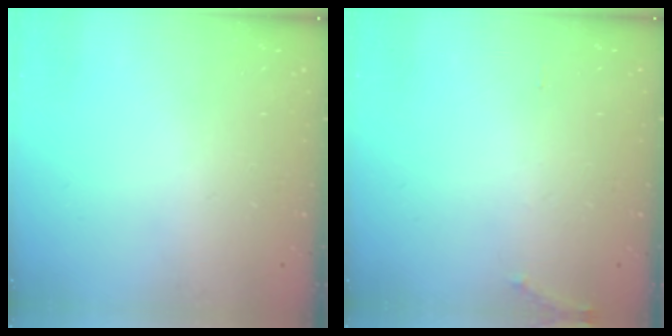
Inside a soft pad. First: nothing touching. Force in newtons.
{"total": 5.2, "press": 4.9, "slide": 1.8}